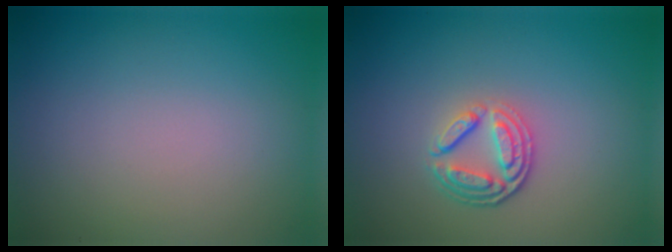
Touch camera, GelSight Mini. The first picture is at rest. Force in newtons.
{"total": 3.6, "press": 2.8, "slide": 2.3}